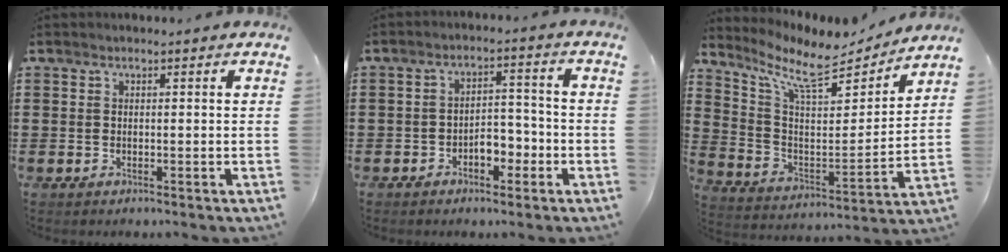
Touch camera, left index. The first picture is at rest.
{"total": 4.3, "force": [-2.4, 2.4, 2.7], "torque": [-0.051, 0.009, -0.048]}
{"total": 10.4, "force": [8.3, 3.0, 5.5], "torque": [-0.137, -0.052, 0.141]}